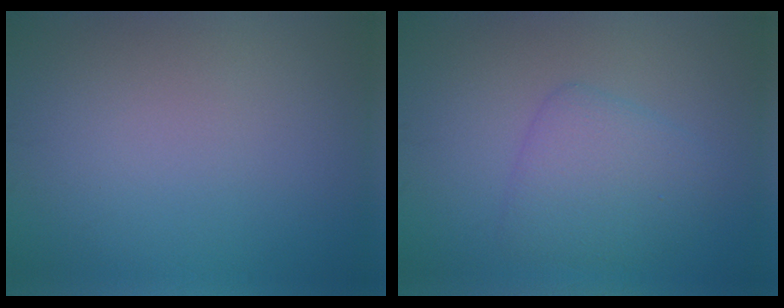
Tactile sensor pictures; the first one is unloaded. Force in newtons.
{"total": 3.6, "press": 3.6, "slide": 0.1}